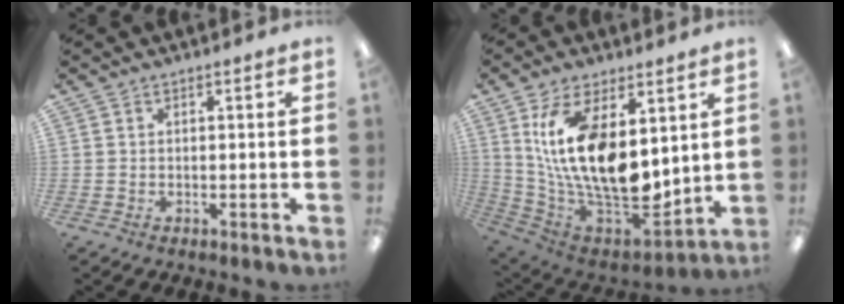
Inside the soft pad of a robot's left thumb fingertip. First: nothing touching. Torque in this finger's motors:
{"motor_torque": [0.37, 0.87, 1.30, -1.47, 0.40]}